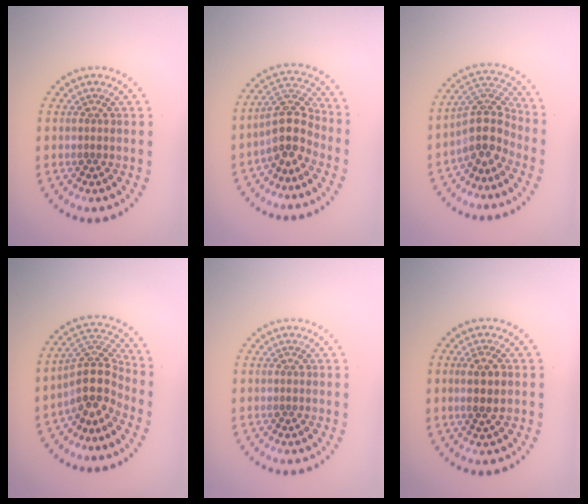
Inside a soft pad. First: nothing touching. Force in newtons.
{"total": 4.0, "press": 3.5, "slide": 1.9}
{"total": 4.4, "press": 3.3, "slide": 2.9}
{"total": 4.5, "press": 3.4, "slide": 2.9}
{"total": 0.0}
{"total": 2.4, "press": 2.3, "slide": 0.7}